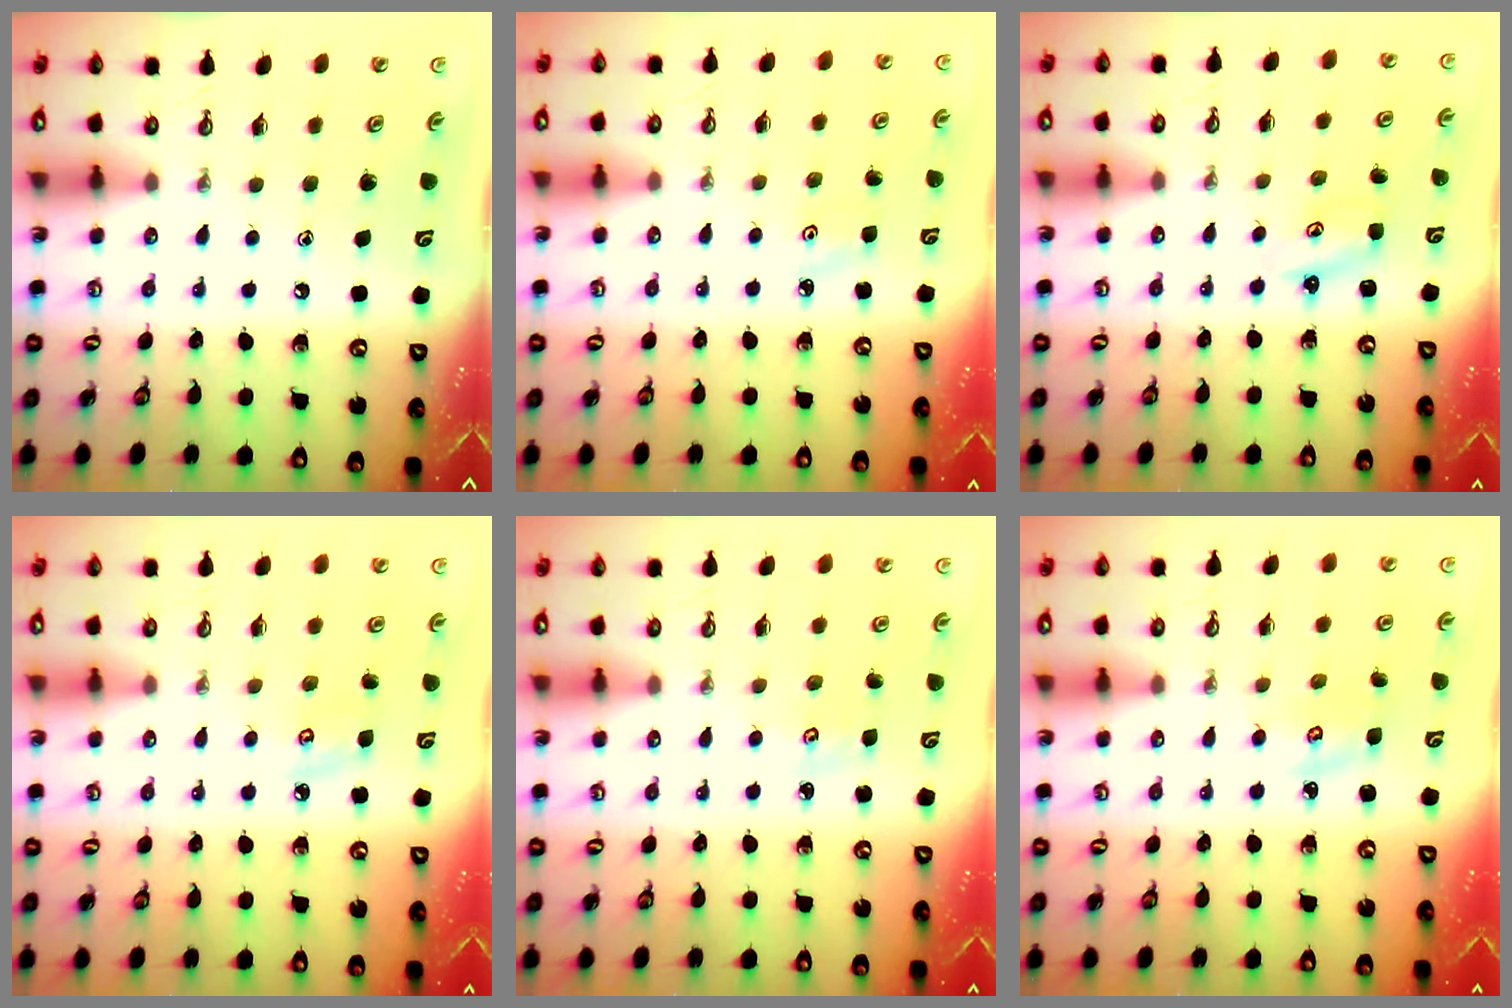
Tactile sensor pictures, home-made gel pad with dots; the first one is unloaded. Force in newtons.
{"total": 2.1, "press": 2.1, "slide": 0.3}
{"total": 1.8, "press": 1.8, "slide": 0.2}
{"total": 4.9, "press": 4.9, "slide": 0.6}
{"total": 2.1, "press": 2.1, "slide": 0.2}
{"total": 2.9, "press": 2.9, "slide": 0.3}